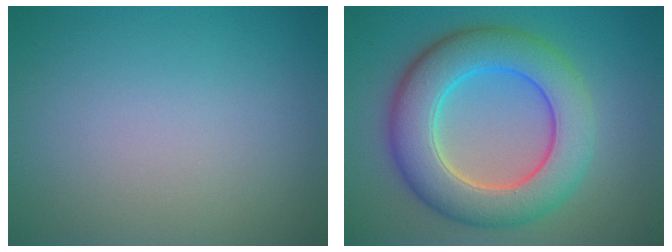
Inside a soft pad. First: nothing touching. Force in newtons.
{"total": 8.9, "press": 8.9, "slide": 0.2}